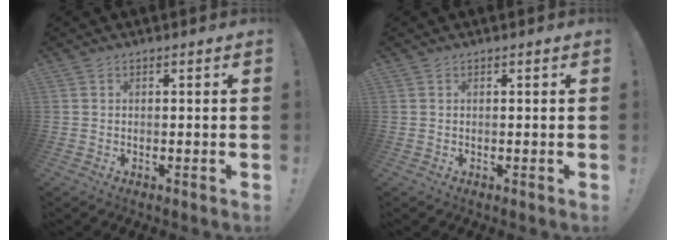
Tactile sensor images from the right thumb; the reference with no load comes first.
{"total": 0.0}